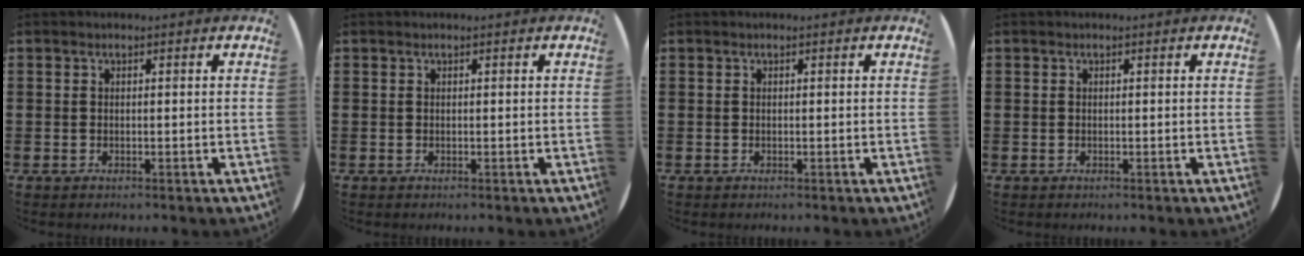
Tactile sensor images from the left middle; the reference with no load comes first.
{"total": 0.0}
{"total": 0.0}
{"total": 0.0}